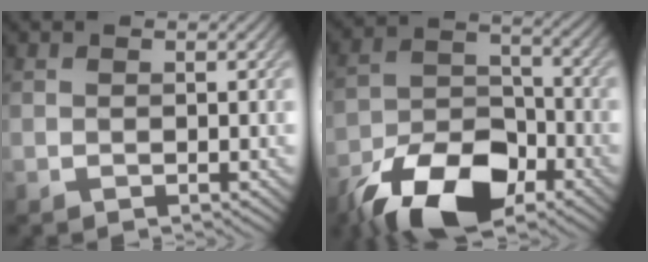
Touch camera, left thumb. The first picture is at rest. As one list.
[{"total": 13.5, "force": [-8.8, 6.4, 8.0], "torque": [-0.159, -0.009, -0.171]}]